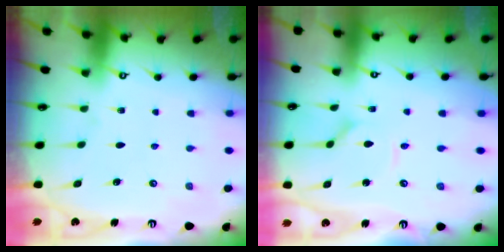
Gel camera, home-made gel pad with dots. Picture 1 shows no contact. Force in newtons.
{"total": 1.3, "press": 1.2, "slide": 0.3}